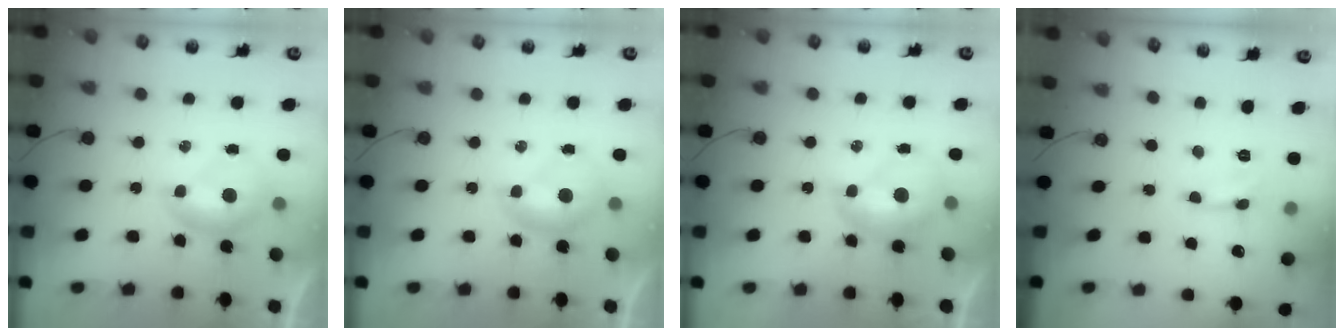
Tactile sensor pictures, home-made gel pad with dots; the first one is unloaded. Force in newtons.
{"total": 0.0}
{"total": 2.0, "press": 2.0, "slide": 0.3}
{"total": 0.0}